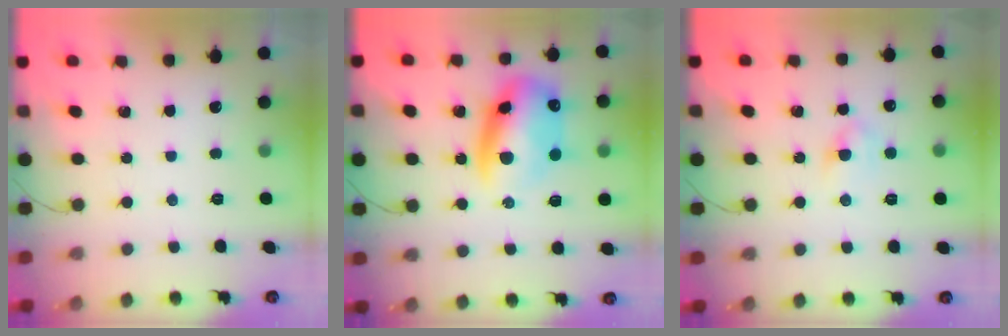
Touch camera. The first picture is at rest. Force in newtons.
{"total": 14.4, "press": 14.0, "slide": 3.5}
{"total": 4.1, "press": 3.9, "slide": 1.2}